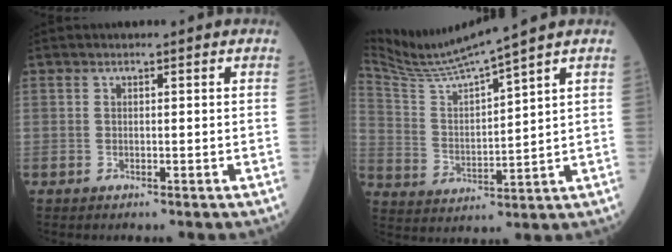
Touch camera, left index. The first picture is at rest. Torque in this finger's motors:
{"motor_torque": [-0.67, -0.75, -0.29, -0.02]}